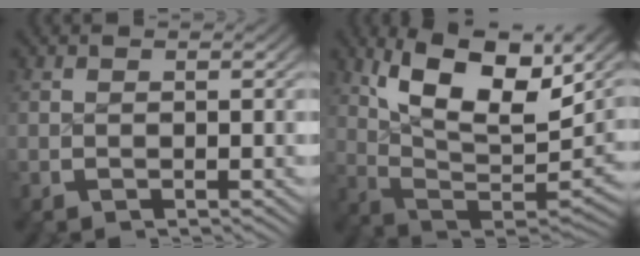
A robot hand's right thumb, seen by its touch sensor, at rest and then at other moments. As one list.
[{"total": 17.1, "force": [3.8, 10.1, 13.3], "torque": [-0.226, -0.022, 0.063]}]